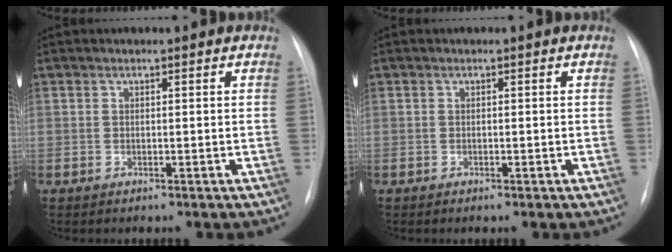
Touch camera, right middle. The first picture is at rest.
{"total": 0.7, "force": [-0.4, 0.4, 0.5], "torque": [-0.007, -0.001, -0.003]}